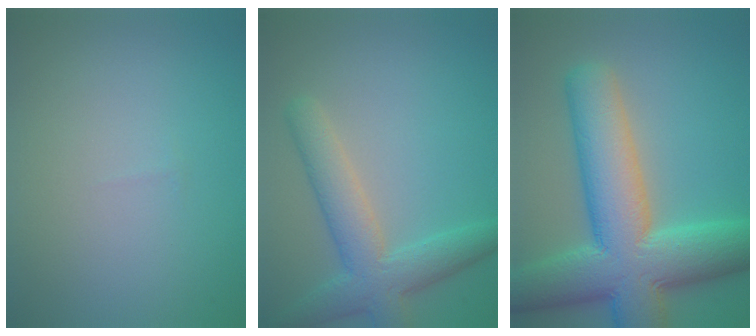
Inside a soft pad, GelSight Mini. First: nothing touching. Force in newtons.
{"total": 5.2, "press": 5.2, "slide": 0.2}
{"total": 12.5, "press": 12.5, "slide": 0.6}